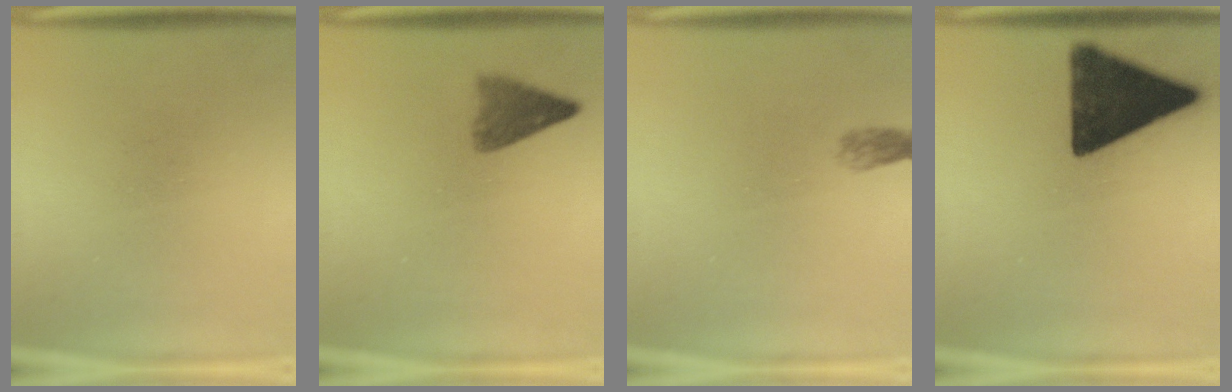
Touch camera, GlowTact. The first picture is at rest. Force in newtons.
{"total": 3.8}
{"total": 1.5}
{"total": 15.9}